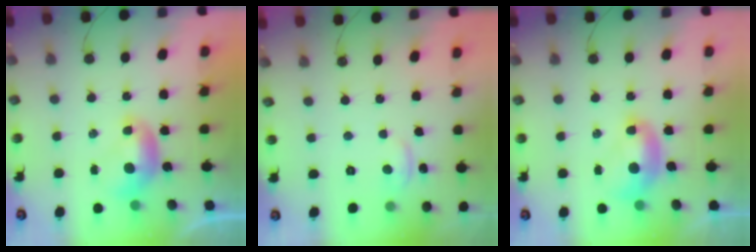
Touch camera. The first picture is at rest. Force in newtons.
{"total": 2.0, "press": 1.9, "slide": 0.4}
{"total": 2.2, "press": 2.1, "slide": 0.3}